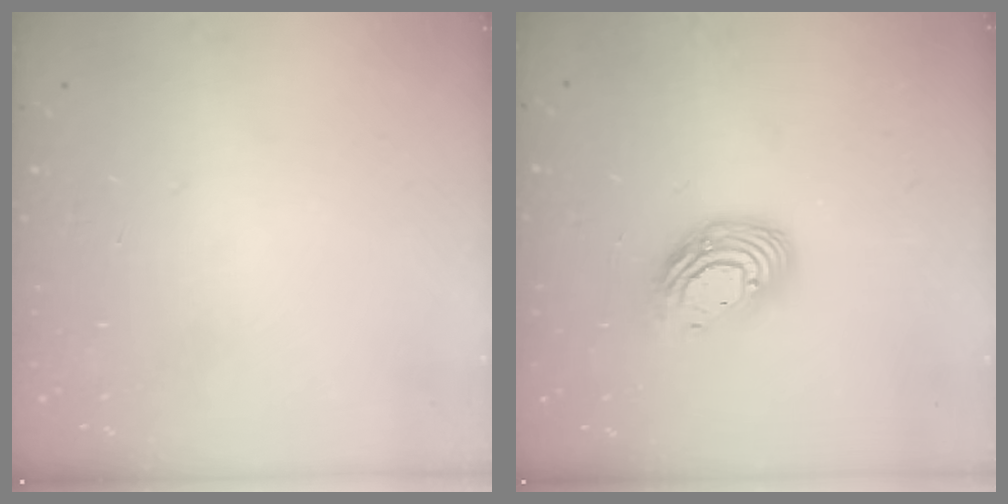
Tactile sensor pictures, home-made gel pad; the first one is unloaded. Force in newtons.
{"total": 12.2, "press": 12.1, "slide": 1.1}